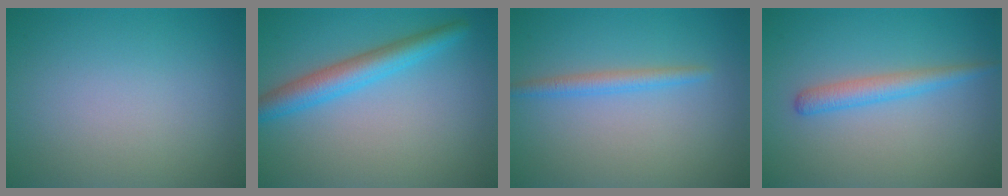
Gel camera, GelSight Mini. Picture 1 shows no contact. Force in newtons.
{"total": 4.0, "press": 4.0, "slide": 0.2}
{"total": 1.8, "press": 1.8, "slide": 0.2}
{"total": 2.4, "press": 2.4, "slide": 0.2}